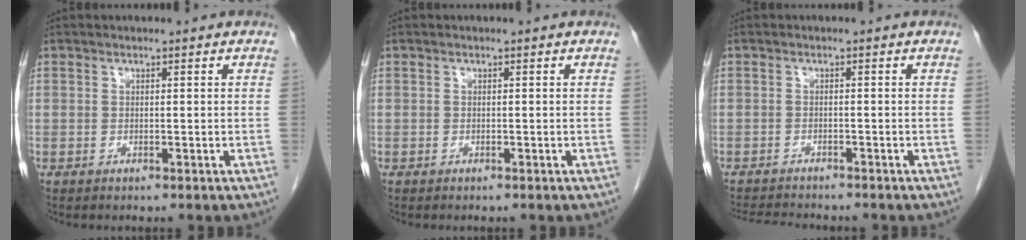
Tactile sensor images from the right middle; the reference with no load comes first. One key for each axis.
{"total": 0.0}
{"total": 6.4, "fx": -6.0, "fy": 1.0, "fz": 1.9, "tx": -0.030, "ty": -0.009, "tz": -0.093}